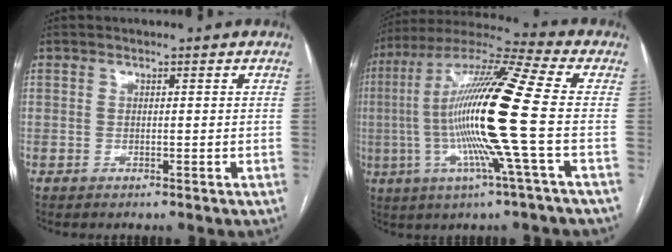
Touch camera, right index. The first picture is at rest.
{"total": 19.1, "force": [-2.3, -1.0, 18.9], "torque": [-0.366, -0.002, -0.061]}